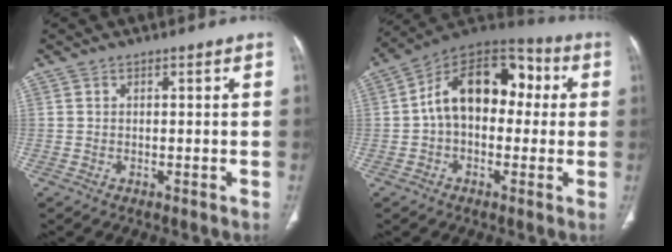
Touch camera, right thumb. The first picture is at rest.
{"total": 16.6, "force": [1.4, 10.8, 12.6], "torque": [-0.165, 0.048, 0.009]}